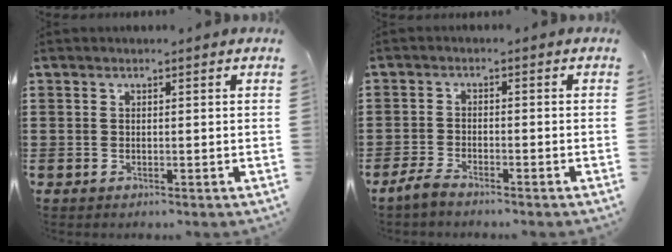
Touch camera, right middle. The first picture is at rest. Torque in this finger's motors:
{"motor_torque": [0.87, -0.36, 0.00, 0.03]}